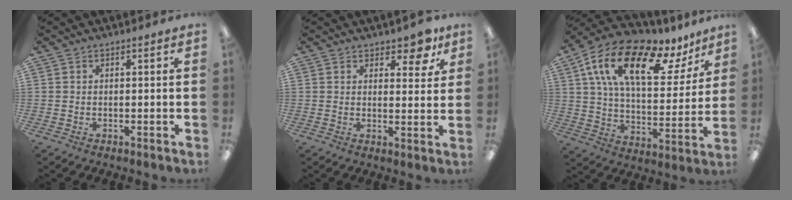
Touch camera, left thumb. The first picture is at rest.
{"total": 5.9, "force": [4.4, 2.7, 2.8], "torque": [-0.017, -0.026, 0.072]}
{"total": 21.6, "force": [11.5, 9.8, 15.4], "torque": [-0.263, -0.040, 0.197]}